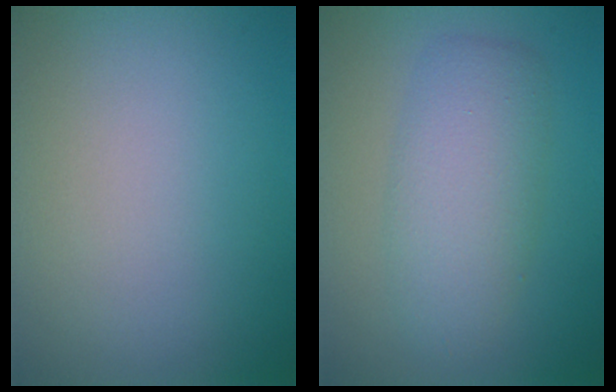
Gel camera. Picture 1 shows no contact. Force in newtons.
{"total": 3.7, "press": 3.7, "slide": 0.2}